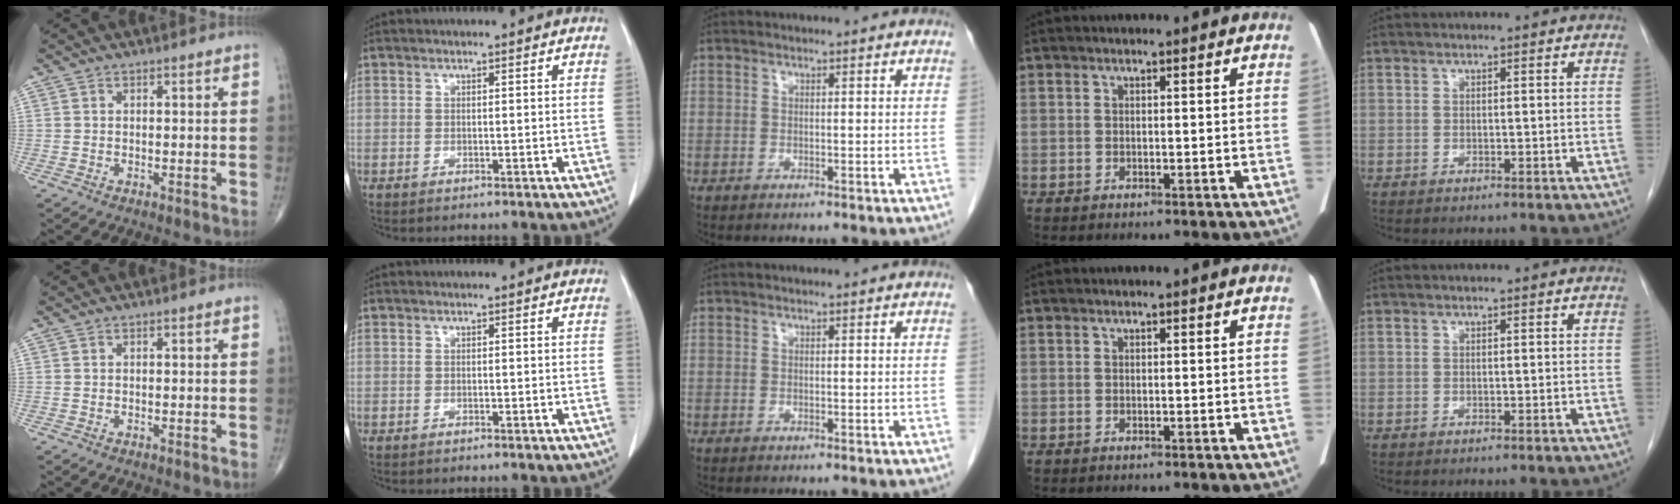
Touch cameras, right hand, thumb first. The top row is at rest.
{}